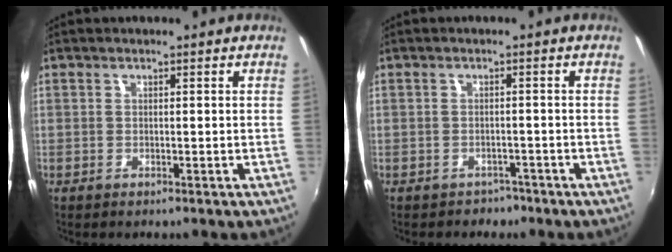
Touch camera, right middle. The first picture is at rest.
{"total": 3.1, "force": [-2.4, 2.0, 0.3], "torque": [-0.012, -0.005, -0.033]}